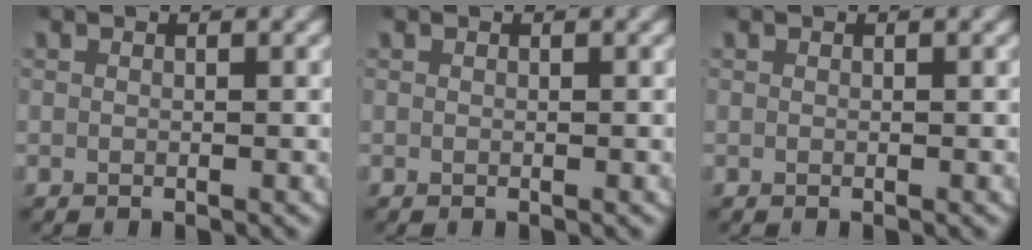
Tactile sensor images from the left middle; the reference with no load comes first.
{"total": 0.0}
{"total": 0.0}